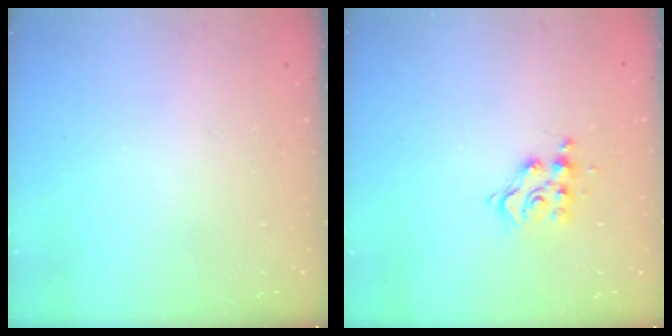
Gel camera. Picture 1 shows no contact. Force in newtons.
{"total": 8.0, "press": 8.0, "slide": 0.5}